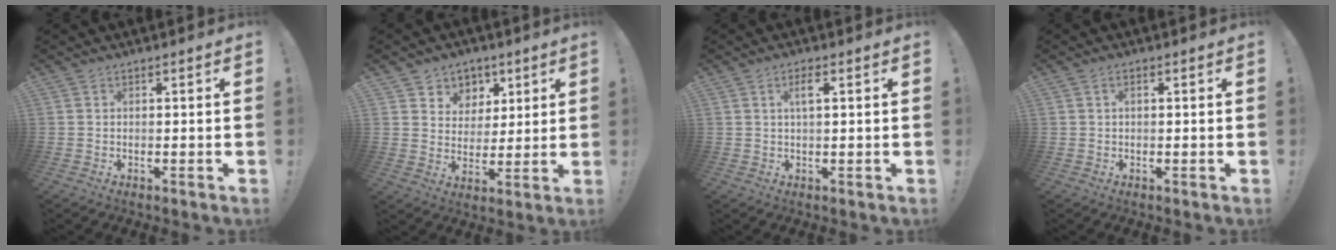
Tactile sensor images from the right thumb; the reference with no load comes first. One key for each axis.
{"total": 7.1, "fx": 3.3, "fy": 6.3, "fz": 0.8, "tx": -0.013, "ty": -0.030, "tz": 0.067}
{"total": 3.4, "fx": 1.2, "fy": 0.9, "fz": 3.1, "tx": -0.052, "ty": 0.001, "tz": 0.015}
{"total": 1.2, "fx": 0.0, "fy": 0.5, "fz": 1.2, "tx": -0.021, "ty": 0.002, "tz": -0.001}